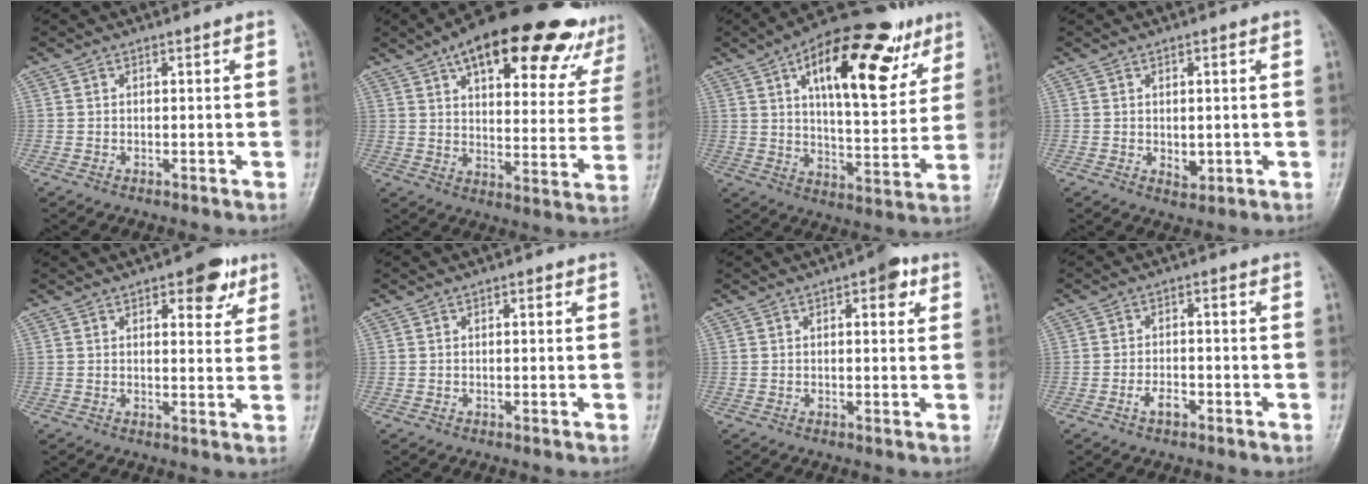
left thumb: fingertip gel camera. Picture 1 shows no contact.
{"total": 28.0, "force": [17.8, 10.4, 18.9], "torque": [-0.237, -0.025, 0.242]}
{"total": 23.7, "force": [10.7, 10.2, 18.5], "torque": [-0.236, -0.016, 0.162]}
{"total": 3.2, "force": [-0.1, 2.1, 2.4], "torque": [-0.024, -0.005, 0.003]}
{"total": 7.4, "force": [4.0, 3.4, 5.1], "torque": [-0.035, -0.013, 0.045]}
{"total": 1.0, "force": [0.4, 0.5, 0.7], "torque": [-0.006, 0.003, 0.002]}
{"total": 4.6, "force": [2.1, 2.1, 3.6], "torque": [-0.029, 0.001, 0.018]}
{"total": 3.3, "force": [-1.8, 1.7, 2.1], "torque": [-0.032, 0.018, -0.033]}